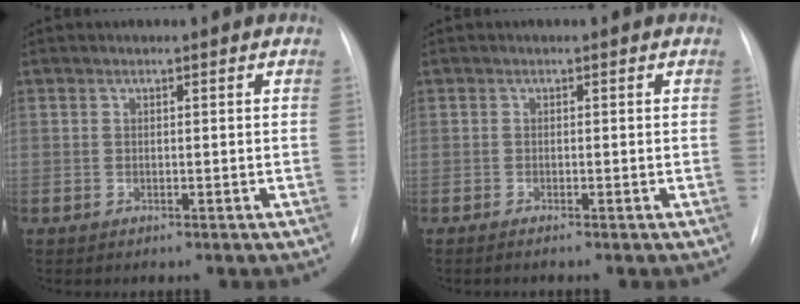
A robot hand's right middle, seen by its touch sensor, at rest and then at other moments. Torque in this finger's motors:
{"motor_torque": [0.75, -1.10, 0.10, 0.00]}